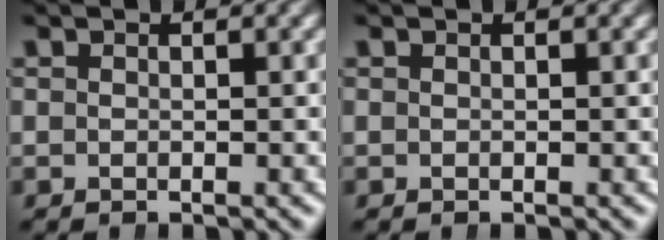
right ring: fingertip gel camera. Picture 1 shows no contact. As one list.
[{"total": 0.0}]